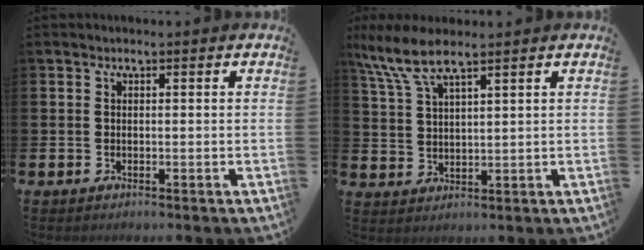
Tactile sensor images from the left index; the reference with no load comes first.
{"total": 6.9, "force": [5.6, 1.4, 3.8], "torque": [-0.097, -0.009, 0.102]}